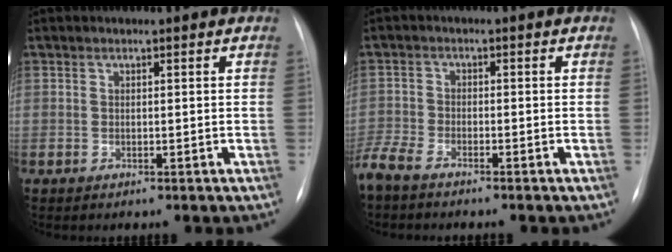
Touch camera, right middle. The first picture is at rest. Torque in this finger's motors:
{"motor_torque": [-0.19, -0.90, 0.77, 0.21]}